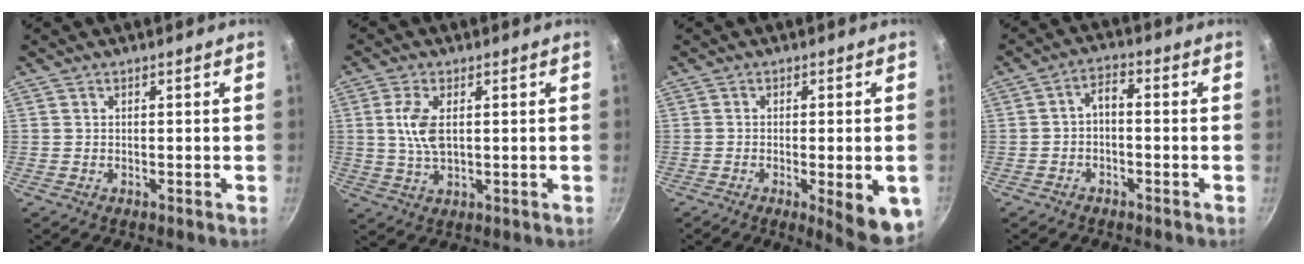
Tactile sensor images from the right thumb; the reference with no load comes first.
{"total": 6.4, "force": [1.0, 3.2, 5.5], "torque": [-0.110, 0.000, 0.021]}
{"total": 9.8, "force": [-2.9, 2.5, 9.0], "torque": [-0.099, 0.001, -0.032]}
{"total": 3.4, "force": [-1.3, 1.8, 2.6], "torque": [-0.044, 0.027, -0.023]}